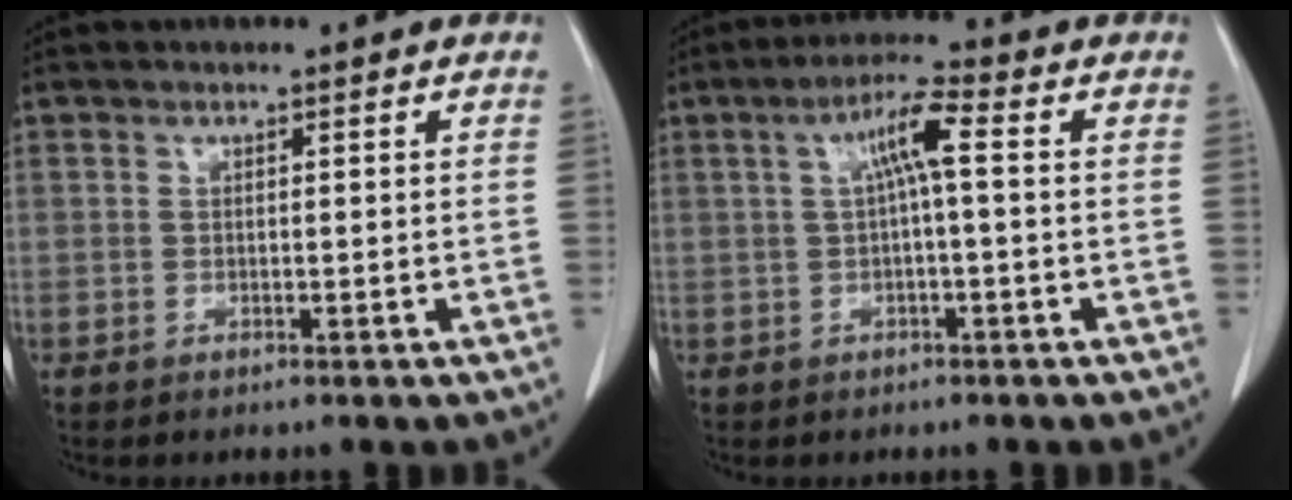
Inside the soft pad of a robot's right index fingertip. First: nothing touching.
{"total": 5.4, "force": [0.8, 0.4, 5.3], "torque": [-0.099, 0.018, 0.015]}